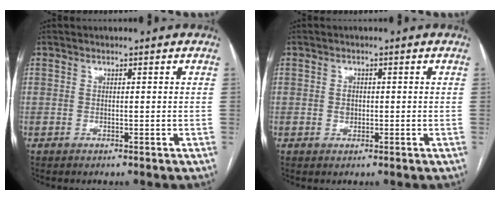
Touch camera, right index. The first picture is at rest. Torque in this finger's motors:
{"motor_torque": [0.47, 0.17, 0.00, 0.02]}